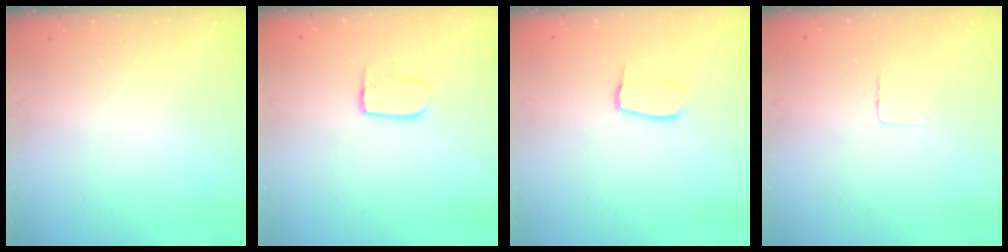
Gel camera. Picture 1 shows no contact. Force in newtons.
{"total": 6.9, "press": 6.9, "slide": 0.2}
{"total": 7.0, "press": 7.0, "slide": 0.6}
{"total": 2.3, "press": 2.3, "slide": 0.1}